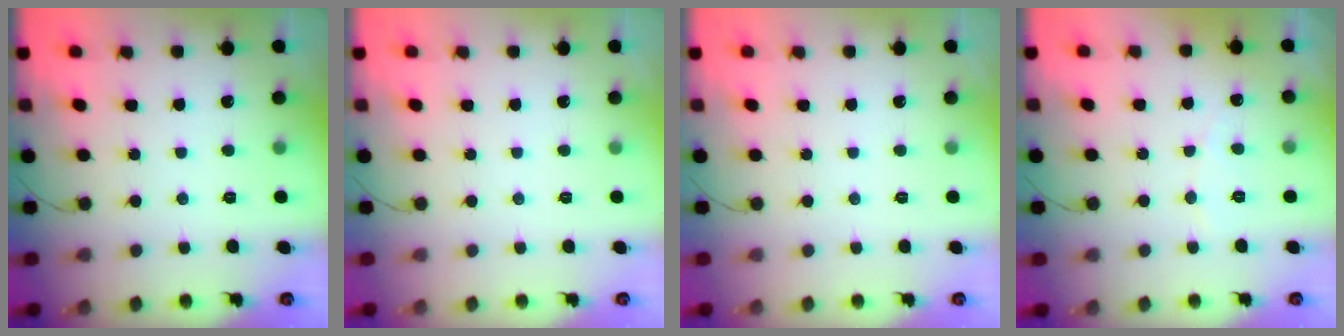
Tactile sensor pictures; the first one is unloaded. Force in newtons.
{"total": 0.0}
{"total": 0.0}
{"total": 3.2, "press": 3.1, "slide": 0.3}